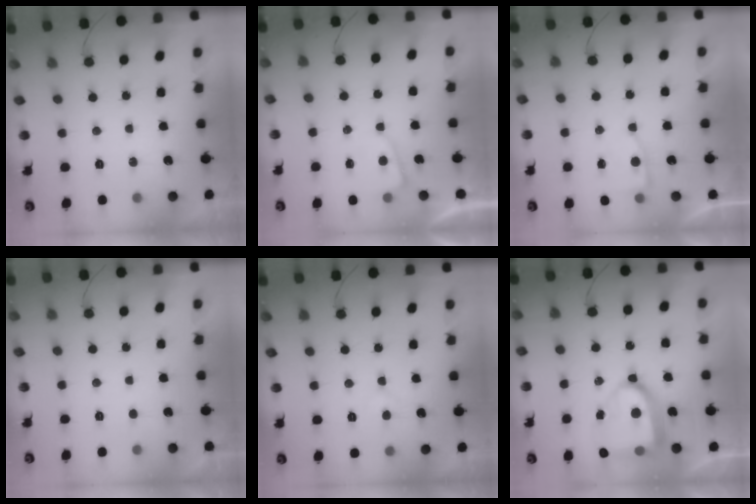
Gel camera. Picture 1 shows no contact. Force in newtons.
{"total": 2.3, "press": 2.2, "slide": 0.3}
{"total": 3.5, "press": 3.5, "slide": 0.3}
{"total": 1.7, "press": 1.7, "slide": 0.2}
{"total": 3.8, "press": 3.8, "slide": 0.3}
{"total": 17.7, "press": 17.6, "slide": 1.7}